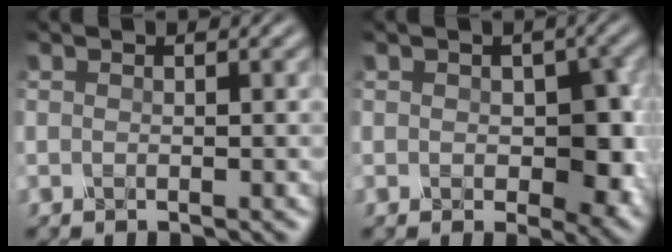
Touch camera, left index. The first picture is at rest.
{"total": 4.5, "force": [-0.8, 2.7, 3.5], "torque": [-0.056, -0.004, -0.004]}